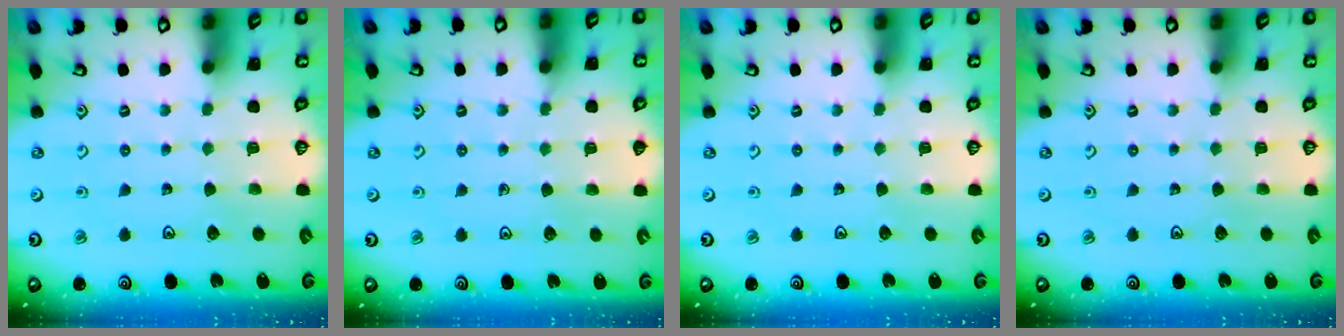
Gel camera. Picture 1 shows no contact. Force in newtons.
{"total": 3.7, "press": 3.7, "slide": 0.5}
{"total": 0.0}
{"total": 0.0}